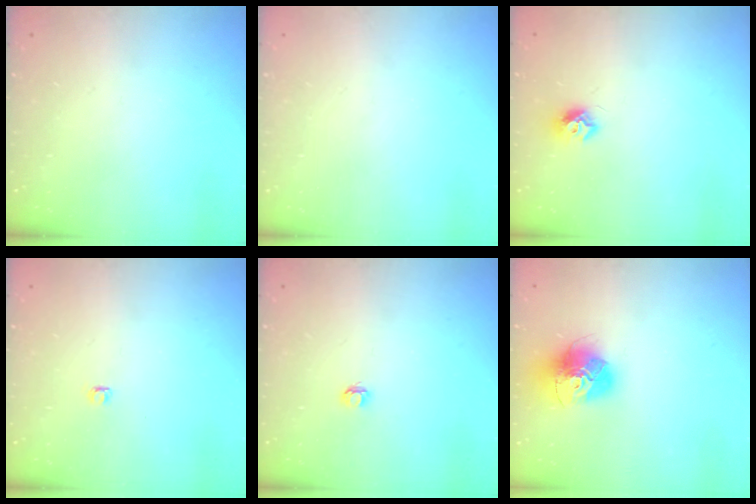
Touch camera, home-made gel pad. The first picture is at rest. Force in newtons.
{"total": 0.0}
{"total": 7.3, "press": 7.3, "slide": 0.3}
{"total": 2.8, "press": 2.8, "slide": 0.4}
{"total": 3.2, "press": 3.2, "slide": 0.3}
{"total": 15.8, "press": 15.7, "slide": 1.6}